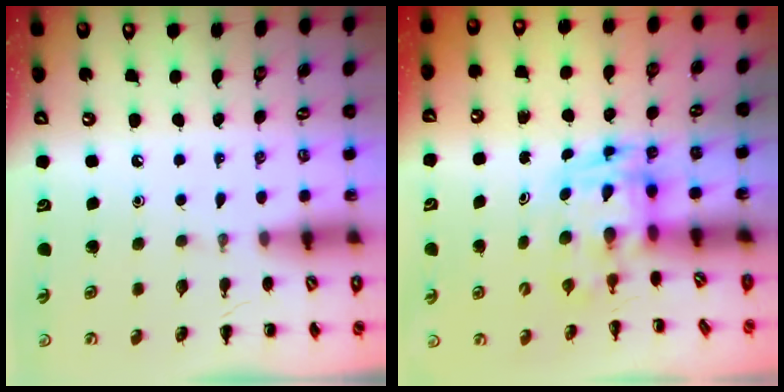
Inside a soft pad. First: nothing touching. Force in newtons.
{"total": 3.4, "press": 3.4, "slide": 0.6}